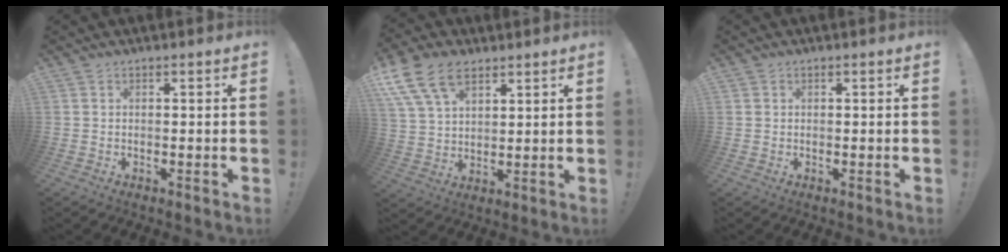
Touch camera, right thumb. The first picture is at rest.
{"total": 14.7, "force": [8.2, 9.1, 8.2], "torque": [-0.155, -0.033, 0.157]}
{"total": 0.9, "force": [0.4, 0.8, 0.0], "torque": [0.003, 0.001, 0.007]}